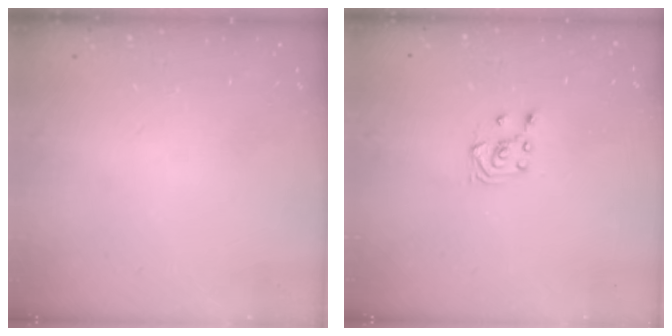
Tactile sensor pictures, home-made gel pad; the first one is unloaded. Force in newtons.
{"total": 3.9, "press": 3.8, "slide": 0.7}